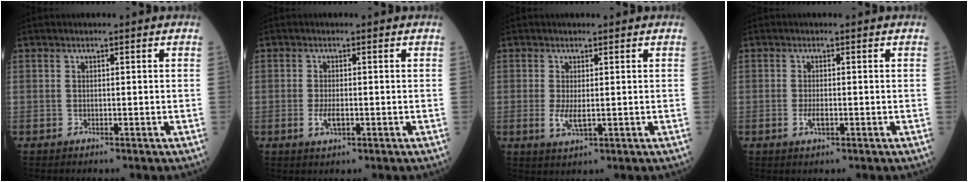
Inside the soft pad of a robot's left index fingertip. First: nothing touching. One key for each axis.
{"total": 2.5, "fx": -0.8, "fy": 0.9, "fz": 2.1, "tx": -0.050, "ty": -0.005, "tz": -0.011}
{"total": 2.9, "fx": -0.2, "fy": 1.0, "fz": 2.7, "tx": -0.059, "ty": -0.010, "tz": 0.003}
{"total": 1.8, "fx": -0.7, "fy": 0.6, "fz": 1.5, "tx": -0.033, "ty": -0.003, "tz": -0.011}